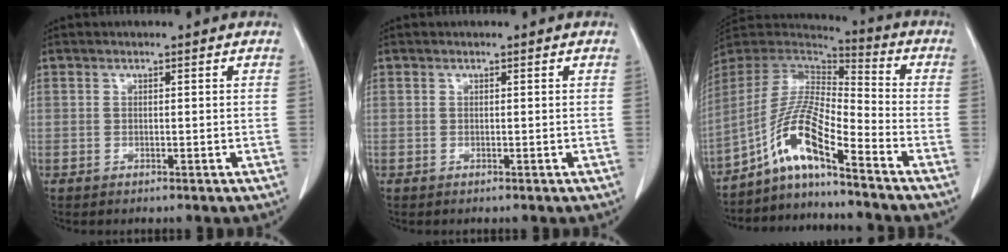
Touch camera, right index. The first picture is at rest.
{"total": 0.0}
{"total": 11.2, "force": [-7.5, 0.7, 8.3], "torque": [-0.170, 0.011, -0.144]}